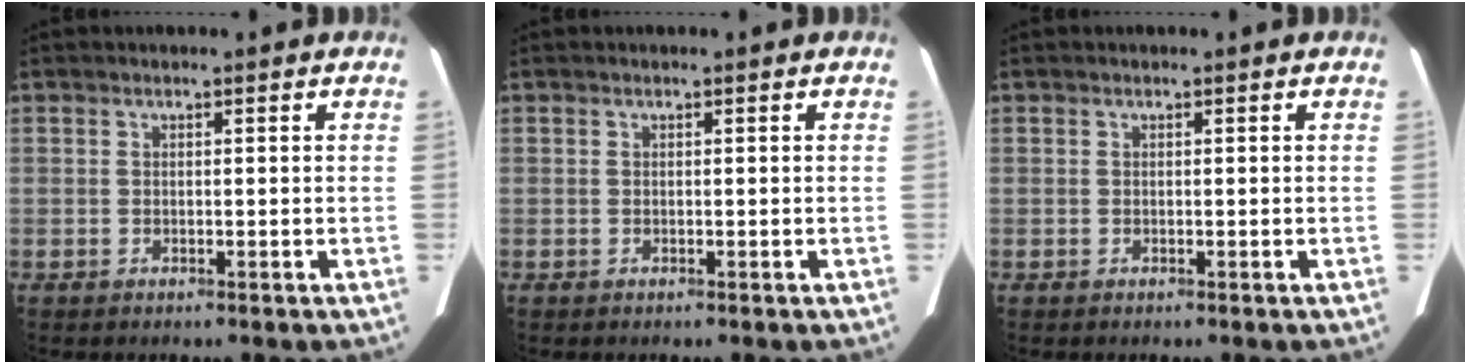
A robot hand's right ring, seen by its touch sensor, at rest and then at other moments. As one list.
[{"total": 0.0}, {"total": 0.0}]